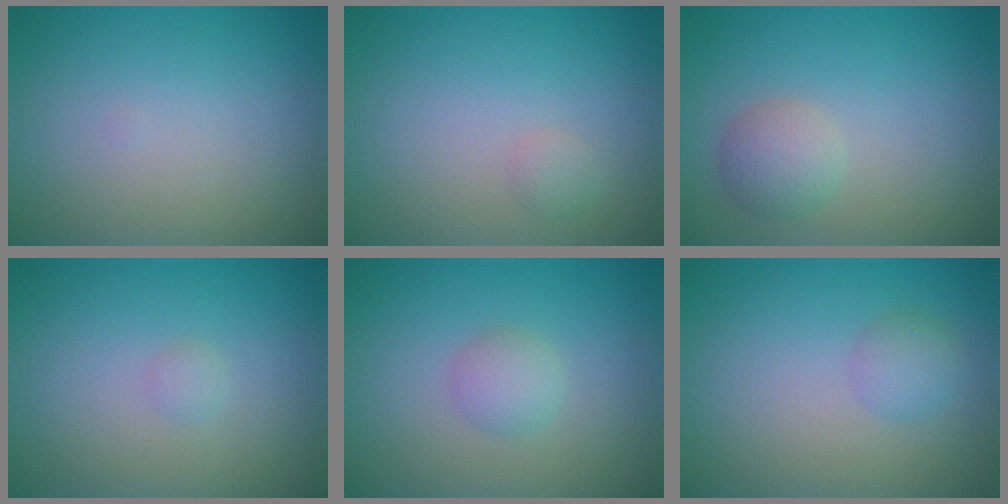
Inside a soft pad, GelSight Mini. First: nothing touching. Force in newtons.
{"total": 0.8, "press": 0.8, "slide": 0.0}
{"total": 2.4, "press": 2.4, "slide": 0.1}
{"total": 0.6, "press": 0.6, "slide": 0.0}
{"total": 1.8, "press": 1.8, "slide": 0.1}
{"total": 1.7, "press": 1.7, "slide": 0.0}